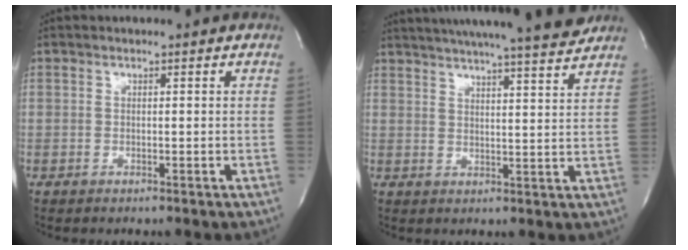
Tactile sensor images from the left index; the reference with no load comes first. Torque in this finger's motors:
{"motor_torque": [0.02, -0.14, 0.68, 0.15]}